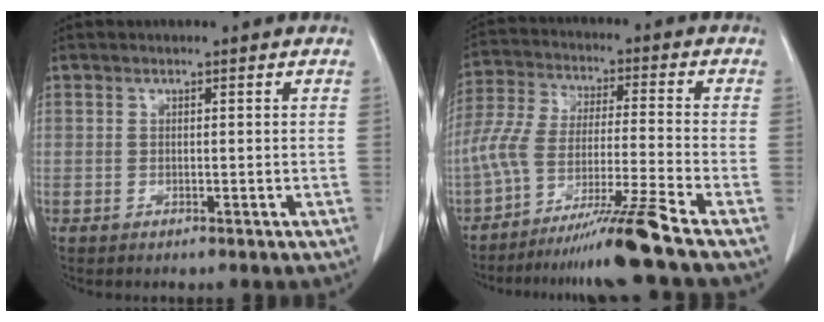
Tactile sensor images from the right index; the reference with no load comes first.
{"total": 11.4, "force": [-8.2, -1.9, 7.6], "torque": [-0.155, -0.007, -0.151]}